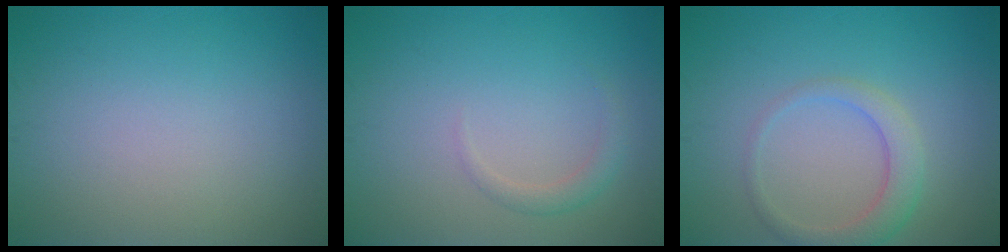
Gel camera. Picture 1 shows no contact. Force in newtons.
{"total": 1.3, "press": 1.3, "slide": 0.1}
{"total": 2.9, "press": 2.9, "slide": 0.2}